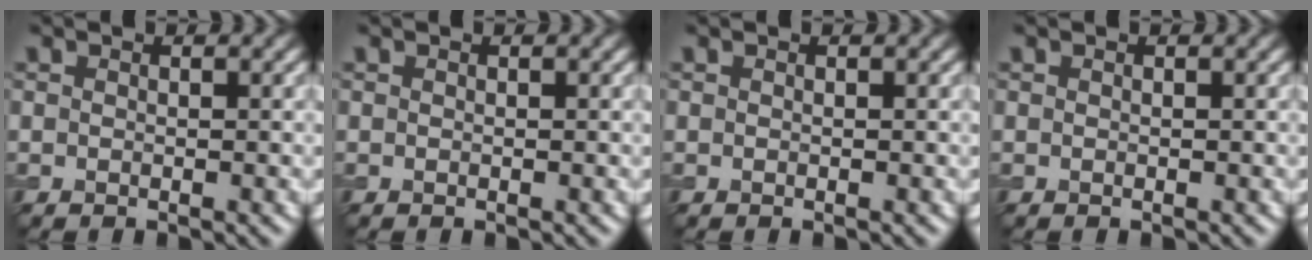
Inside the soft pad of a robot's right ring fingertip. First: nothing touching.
{"total": 0.0}
{"total": 0.0}
{"total": 0.0}